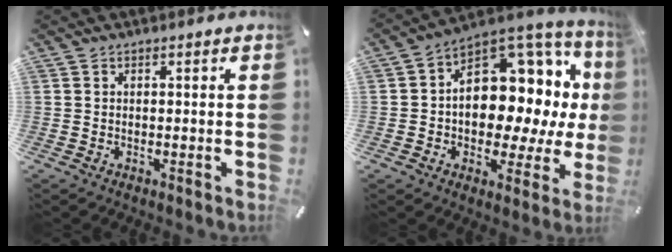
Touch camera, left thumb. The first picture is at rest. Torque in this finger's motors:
{"motor_torque": [2.03, 2.98, 1.77, -0.83, 0.36]}